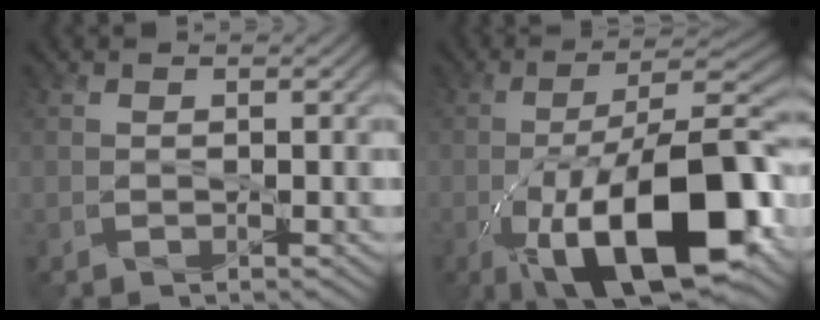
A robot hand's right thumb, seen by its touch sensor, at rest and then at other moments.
{"total": 19.5, "force": [-8.0, 7.8, 16.0], "torque": [-0.259, -0.009, -0.139]}